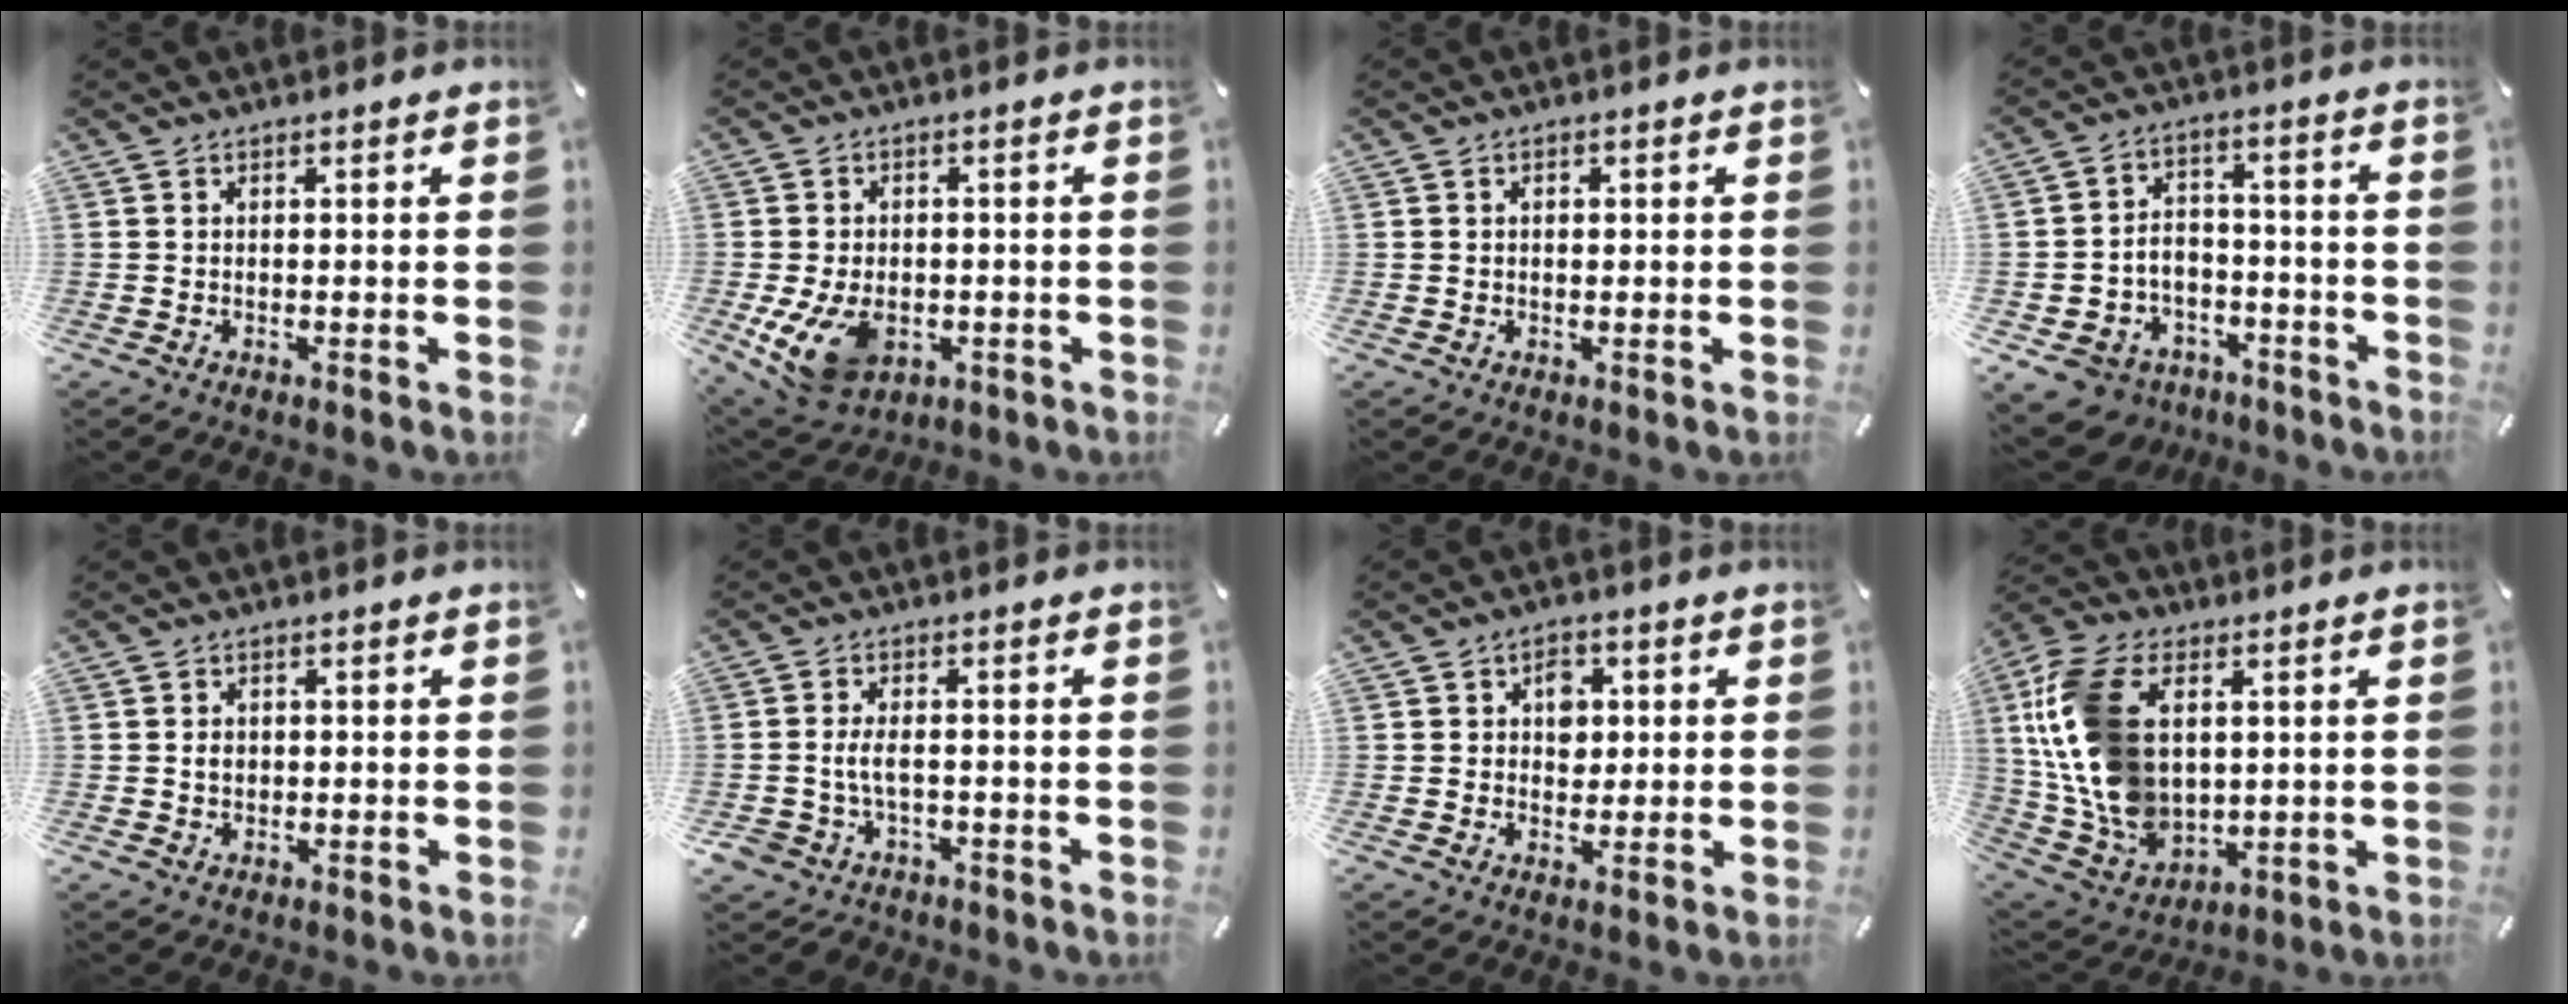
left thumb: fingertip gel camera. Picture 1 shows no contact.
{"total": 11.0, "force": [-2.9, 7.8, 7.1], "torque": [-0.142, 0.002, -0.049]}
{"total": 1.3, "force": [0.1, 0.9, 1.0], "torque": [-0.012, 0.001, -0.001]}
{"total": 8.7, "force": [-5.8, 6.3, 1.9], "torque": [-0.043, 0.035, -0.104]}
{"total": 2.2, "force": [0.0, 1.8, 1.2], "torque": [-0.018, 0.002, -0.004]}
{"total": 5.3, "force": [-1.4, 3.5, 3.7], "torque": [-0.086, 0.006, -0.029]}
{"total": 5.5, "force": [1.1, 4.6, 2.8], "torque": [-0.025, -0.005, 0.010]}
{"total": 20.2, "force": [3.7, 14.3, 13.8], "torque": [-0.320, -0.005, 0.068]}